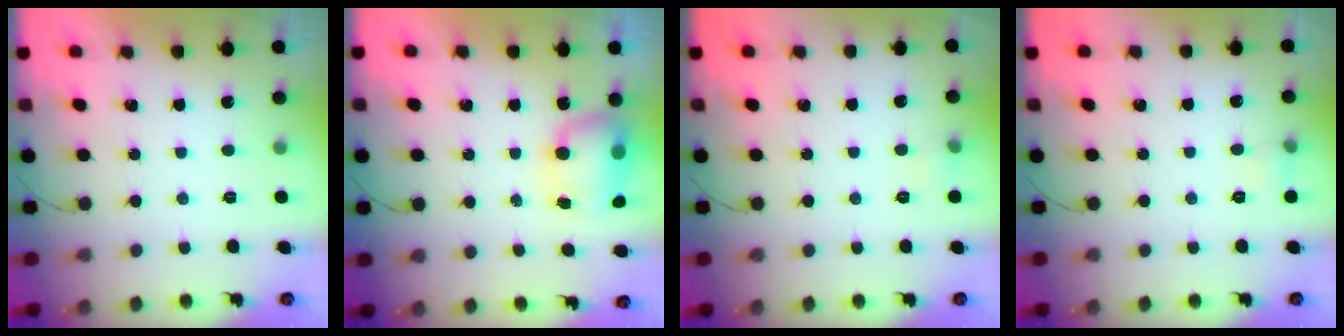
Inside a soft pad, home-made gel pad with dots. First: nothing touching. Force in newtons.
{"total": 7.7, "press": 7.6, "slide": 1.3}
{"total": 4.0, "press": 3.8, "slide": 1.2}
{"total": 4.0, "press": 4.0, "slide": 0.5}